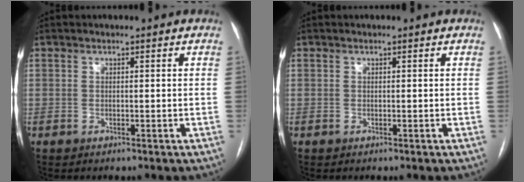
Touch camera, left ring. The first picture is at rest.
{"total": 0.0}